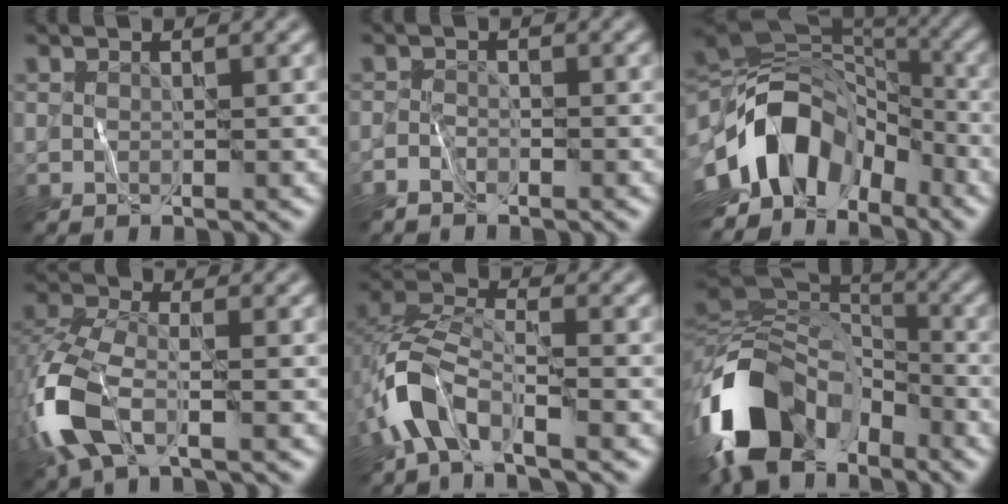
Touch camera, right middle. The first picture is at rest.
{"total": 1.2, "force": [-1.1, 0.4, 0.2], "torque": [-0.005, 0.004, -0.028]}
{"total": 12.7, "force": [-5.0, 8.2, 8.3], "torque": [-0.152, 0.015, -0.105]}
{"total": 7.9, "force": [-3.0, 3.9, 6.2], "torque": [-0.161, -0.005, -0.072]}
{"total": 6.0, "force": [-3.4, 2.7, 4.2], "torque": [-0.085, 0.003, -0.078]}
{"total": 13.8, "force": [-6.9, 8.8, 8.0], "torque": [-0.179, 0.004, -0.139]}